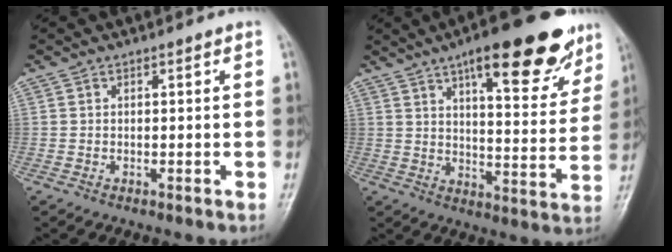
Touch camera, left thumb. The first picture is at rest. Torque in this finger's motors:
{"motor_torque": [0.61, 0.55, 1.47, -1.30, 0.32]}